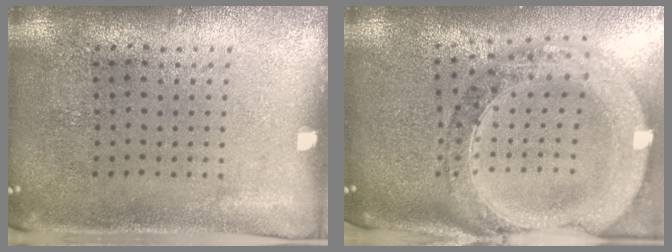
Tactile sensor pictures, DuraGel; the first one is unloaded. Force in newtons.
{"total": 2.5, "press": 2.2, "slide": 1.2}